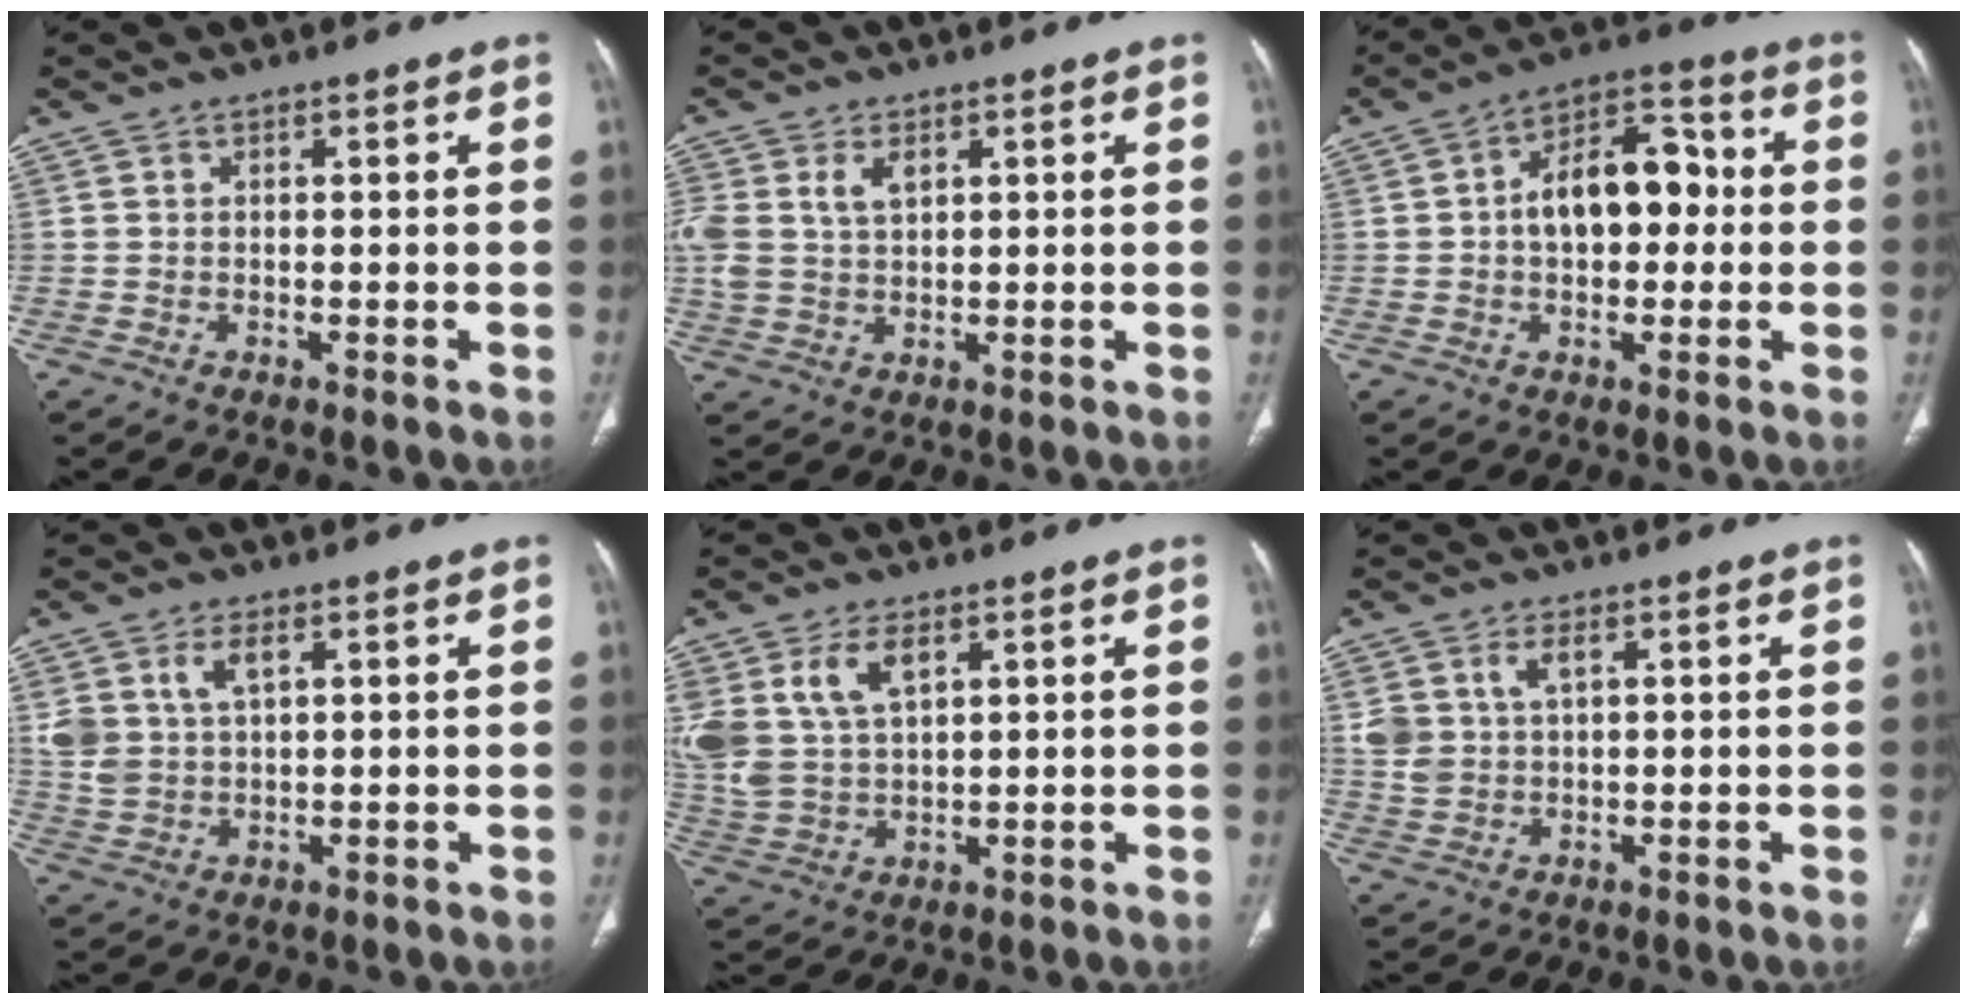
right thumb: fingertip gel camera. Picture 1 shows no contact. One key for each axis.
{"total": 8.0, "fx": 2.6, "fy": 5.1, "fz": 5.5, "tx": -0.124, "ty": 0.003, "tz": 0.059}
{"total": 12.9, "fx": 0.4, "fy": 8.1, "fz": 10.0, "tx": -0.124, "ty": 0.033, "tz": -0.002}
{"total": 6.6, "fx": 2.7, "fy": 3.7, "fz": 4.7, "tx": -0.092, "ty": -0.007, "tz": 0.063}
{"total": 11.6, "fx": 4.9, "fy": 6.8, "fz": 8.1, "tx": -0.173, "ty": -0.010, "tz": 0.110}
{"total": 5.5, "fx": 2.1, "fy": 3.2, "fz": 3.9, "tx": -0.080, "ty": -0.003, "tz": 0.048}